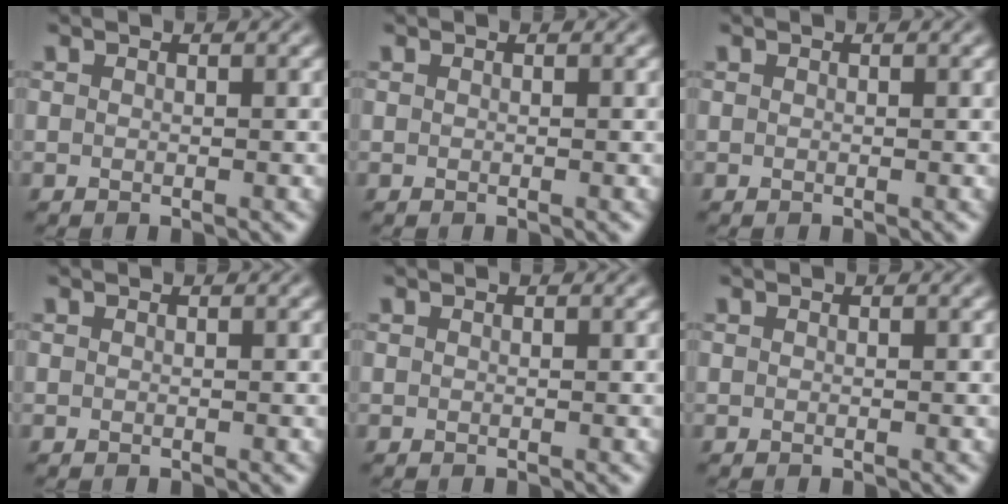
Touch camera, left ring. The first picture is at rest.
{"total": 0.0}
{"total": 0.0}
{"total": 0.0}
{"total": 0.0}
{"total": 0.0}